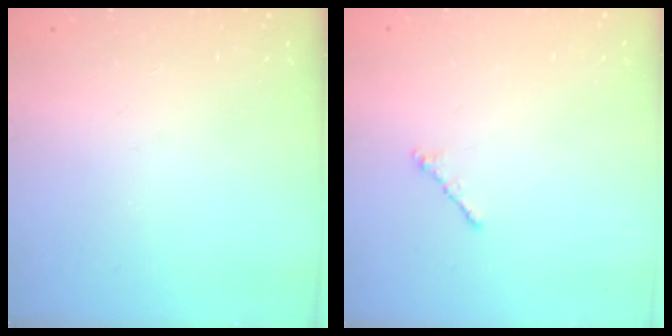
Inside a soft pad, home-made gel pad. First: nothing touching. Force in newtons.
{"total": 0.9, "press": 0.7, "slide": 0.5}